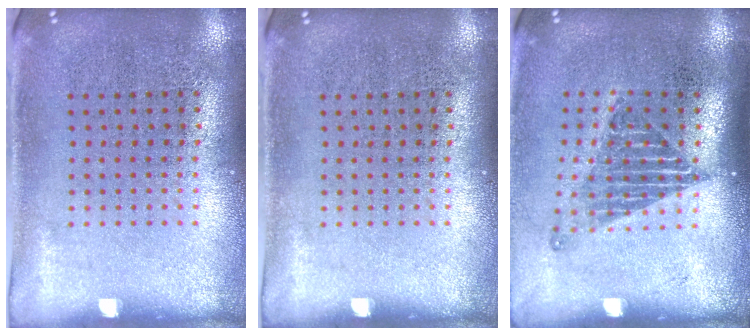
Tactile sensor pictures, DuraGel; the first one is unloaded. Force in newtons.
{"total": 0.0}
{"total": 1.5, "press": 1.2, "slide": 0.9}